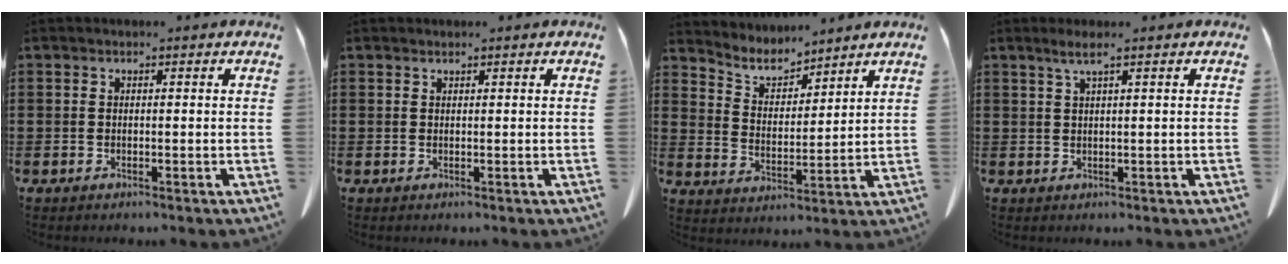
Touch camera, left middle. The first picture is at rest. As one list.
[{"total": 0.5, "force": [0.5, 0.0, 0.2], "torque": [-0.005, -0.004, 0.011]}, {"total": 5.0, "force": [4.8, 1.4, 0.8], "torque": [-0.041, -0.028, 0.083]}, {"total": 2.1, "force": [1.2, -0.2, 1.7], "torque": [-0.036, -0.003, 0.021]}]